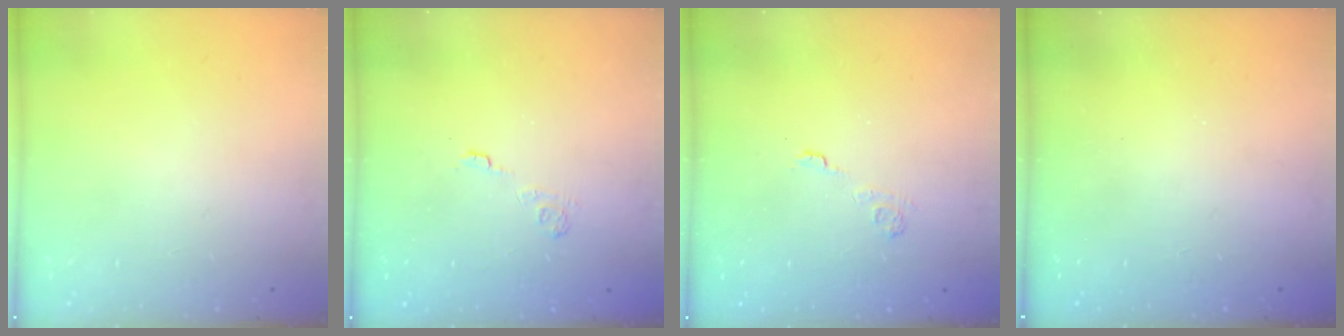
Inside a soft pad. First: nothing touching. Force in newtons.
{"total": 2.2, "press": 1.7, "slide": 1.4}
{"total": 2.5, "press": 2.1, "slide": 1.4}
{"total": 2.4, "press": 2.3, "slide": 0.8}